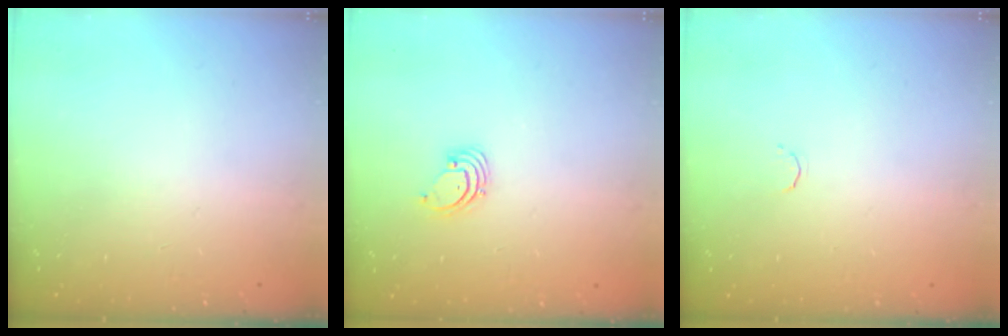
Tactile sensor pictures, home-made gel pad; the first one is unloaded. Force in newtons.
{"total": 1.5, "press": 1.5, "slide": 0.1}
{"total": 1.7, "press": 1.6, "slide": 0.5}